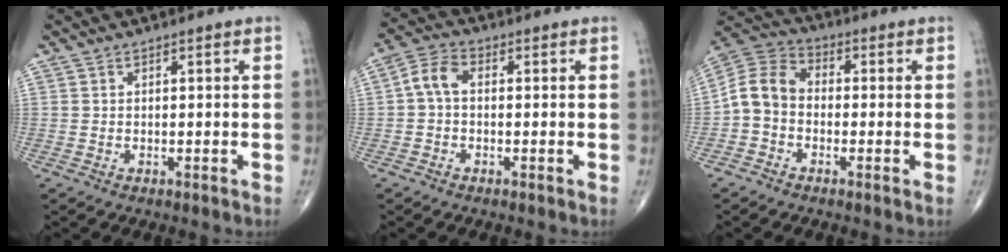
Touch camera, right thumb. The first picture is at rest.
{"total": 4.9, "force": [0.0, 3.1, 3.8], "torque": [-0.071, 0.016, -0.011]}
{"total": 8.3, "force": [-1.6, 6.4, 5.0], "torque": [-0.085, 0.030, -0.050]}